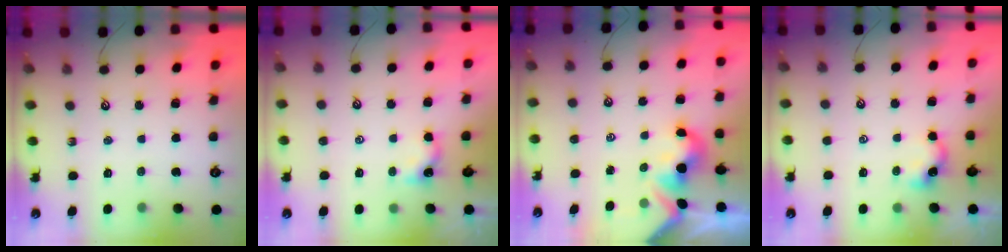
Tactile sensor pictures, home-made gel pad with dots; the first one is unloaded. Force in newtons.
{"total": 0.8, "press": 0.6, "slide": 0.4}
{"total": 2.6, "press": 2.6, "slide": 0.5}
{"total": 0.0}